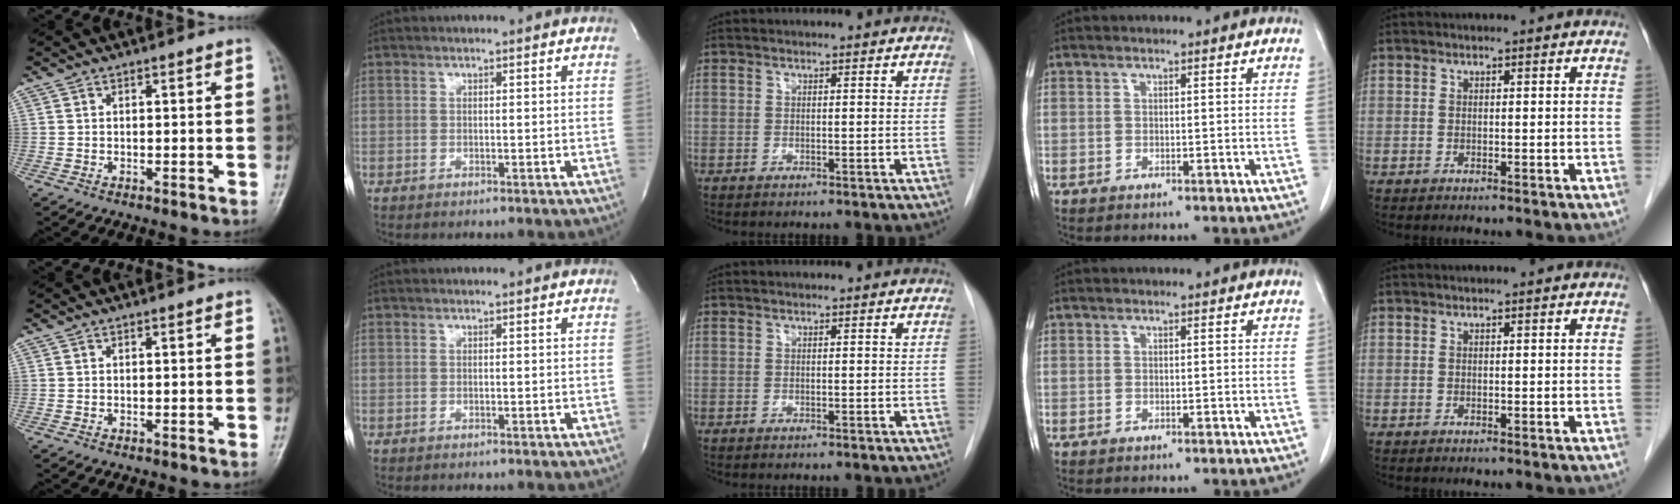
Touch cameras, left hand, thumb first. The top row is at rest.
{}